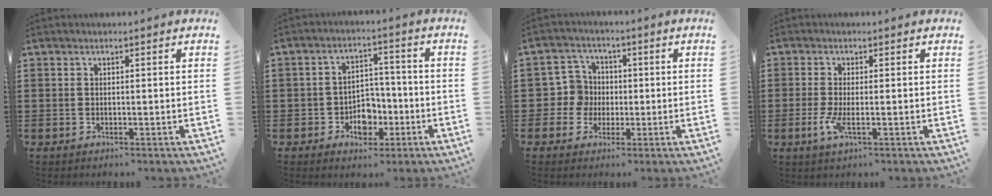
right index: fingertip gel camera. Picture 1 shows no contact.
{"total": 4.9, "force": [-2.0, 3.7, 2.5], "torque": [-0.041, 0.004, -0.037]}
{"total": 5.4, "force": [-0.6, 5.3, 1.2], "torque": [-0.042, 0.017, -0.010]}
{"total": 3.2, "force": [-1.1, 0.6, 2.9], "torque": [-0.071, -0.011, -0.026]}